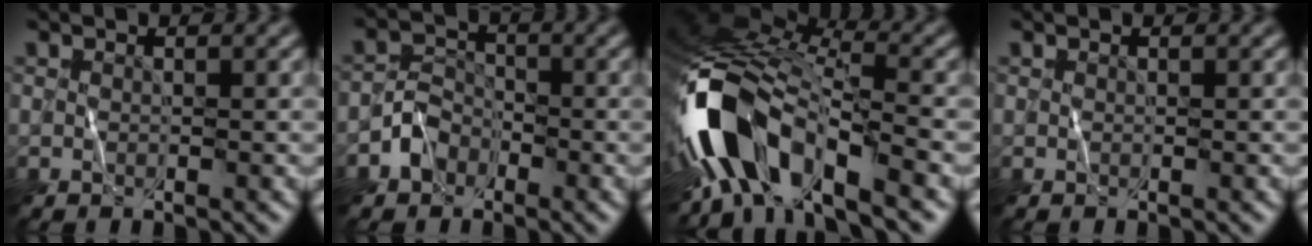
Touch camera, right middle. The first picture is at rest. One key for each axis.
{"total": 2.4, "fx": -1.4, "fy": 1.8, "fz": 0.6, "tx": -0.003, "ty": 0.013, "tz": -0.032}
{"total": 11.7, "fx": -6.5, "fy": 4.7, "fz": 8.5, "tx": -0.158, "ty": 0.006, "tz": -0.128}
{"total": 0.0}